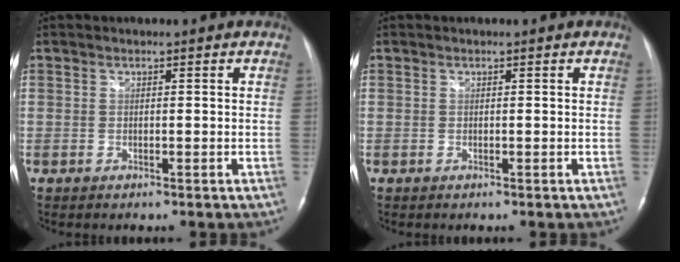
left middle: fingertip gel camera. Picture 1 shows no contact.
{"total": 0.0}